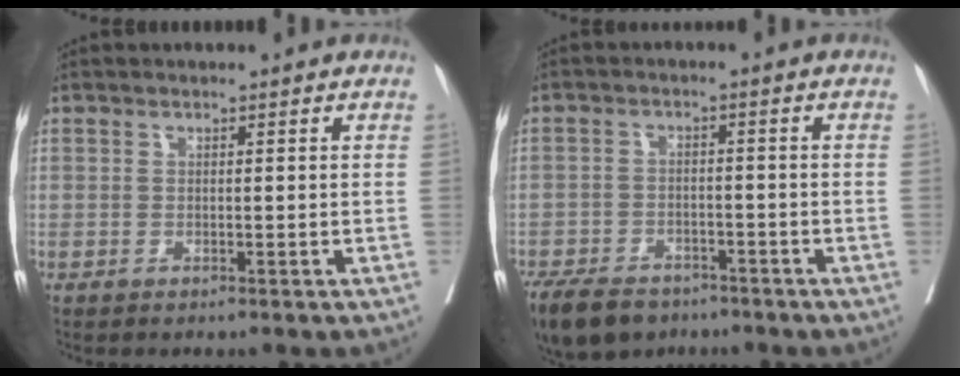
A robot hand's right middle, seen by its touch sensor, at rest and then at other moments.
{"total": 11.2, "force": [-8.2, 6.0, 4.8], "torque": [-0.105, -0.013, -0.128]}